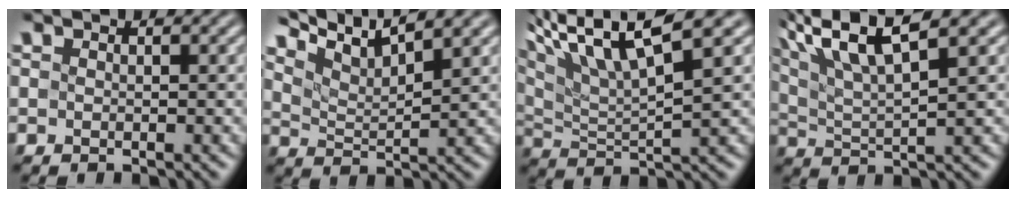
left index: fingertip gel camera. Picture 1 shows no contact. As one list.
[{"total": 6.5, "force": [5.3, 1.1, 3.5], "torque": [-0.070, 0.013, 0.091]}, {"total": 10.0, "force": [6.6, 1.9, 7.4], "torque": [-0.136, 0.026, 0.115]}, {"total": 9.2, "force": [5.5, 2.3, 6.9], "torque": [-0.124, 0.023, 0.094]}]